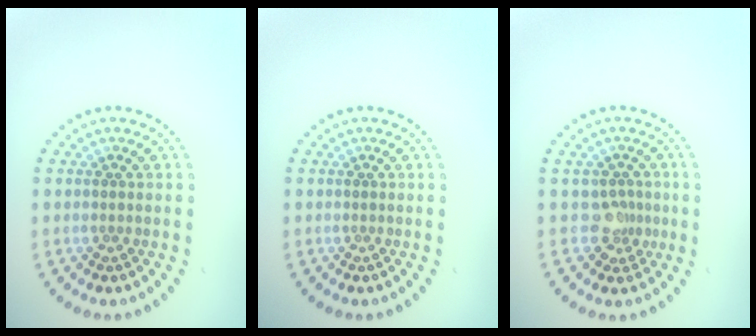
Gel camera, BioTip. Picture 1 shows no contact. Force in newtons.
{"total": 0.0}
{"total": 2.1, "press": 1.5, "slide": 1.4}